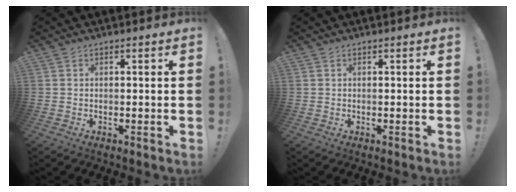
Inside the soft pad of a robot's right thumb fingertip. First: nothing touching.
{"total": 0.0}